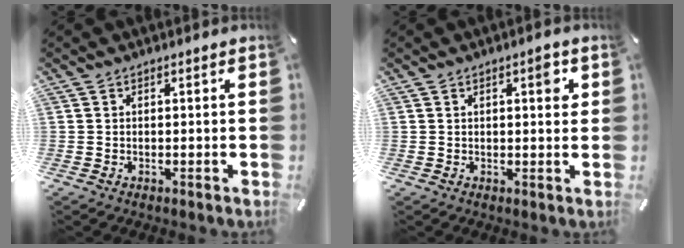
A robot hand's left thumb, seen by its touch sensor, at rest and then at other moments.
{"total": 3.7, "force": [1.5, 1.4, 3.1], "torque": [-0.032, -0.005, 0.015]}